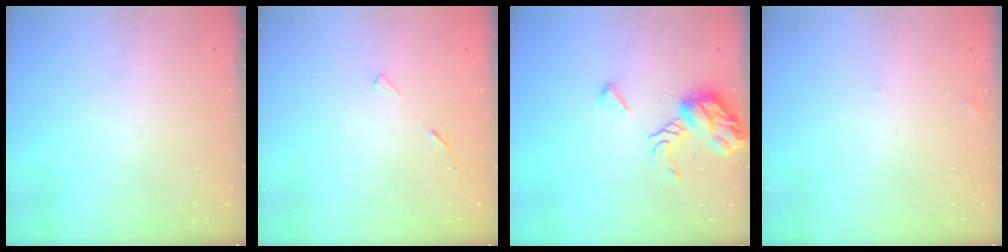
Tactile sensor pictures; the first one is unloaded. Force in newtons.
{"total": 5.0, "press": 5.0, "slide": 0.5}
{"total": 8.9, "press": 8.9, "slide": 0.1}
{"total": 4.5, "press": 4.5, "slide": 0.4}